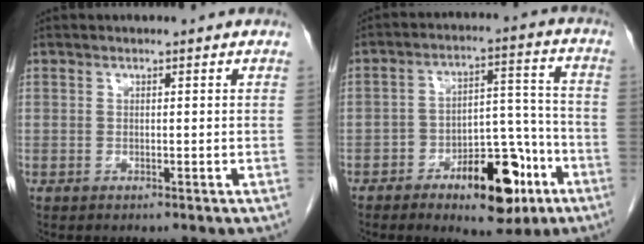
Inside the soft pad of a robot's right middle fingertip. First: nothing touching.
{"total": 11.3, "force": [-6.4, 3.9, 8.4], "torque": [-0.127, 0.017, -0.094]}